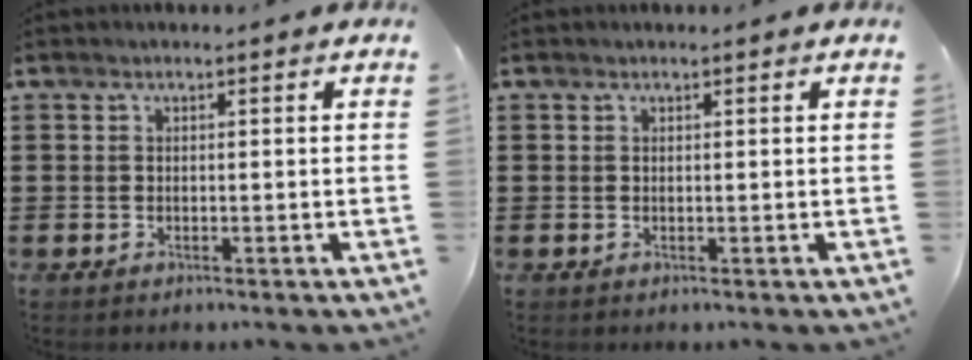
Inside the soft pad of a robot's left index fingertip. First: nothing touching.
{"total": 0.0}